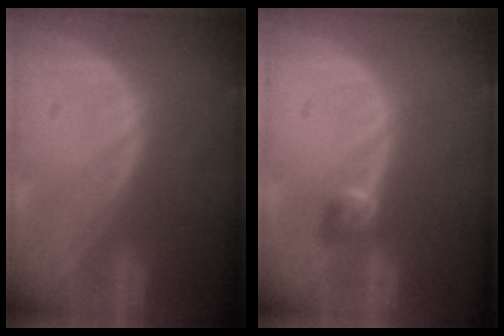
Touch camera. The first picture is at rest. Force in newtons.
{"total": 2.7, "press": 2.4, "slide": 1.2}